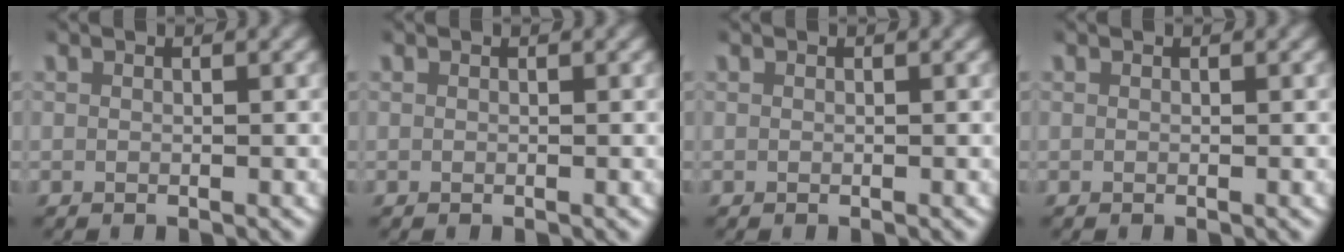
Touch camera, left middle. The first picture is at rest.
{"total": 0.0}
{"total": 0.0}
{"total": 0.0}